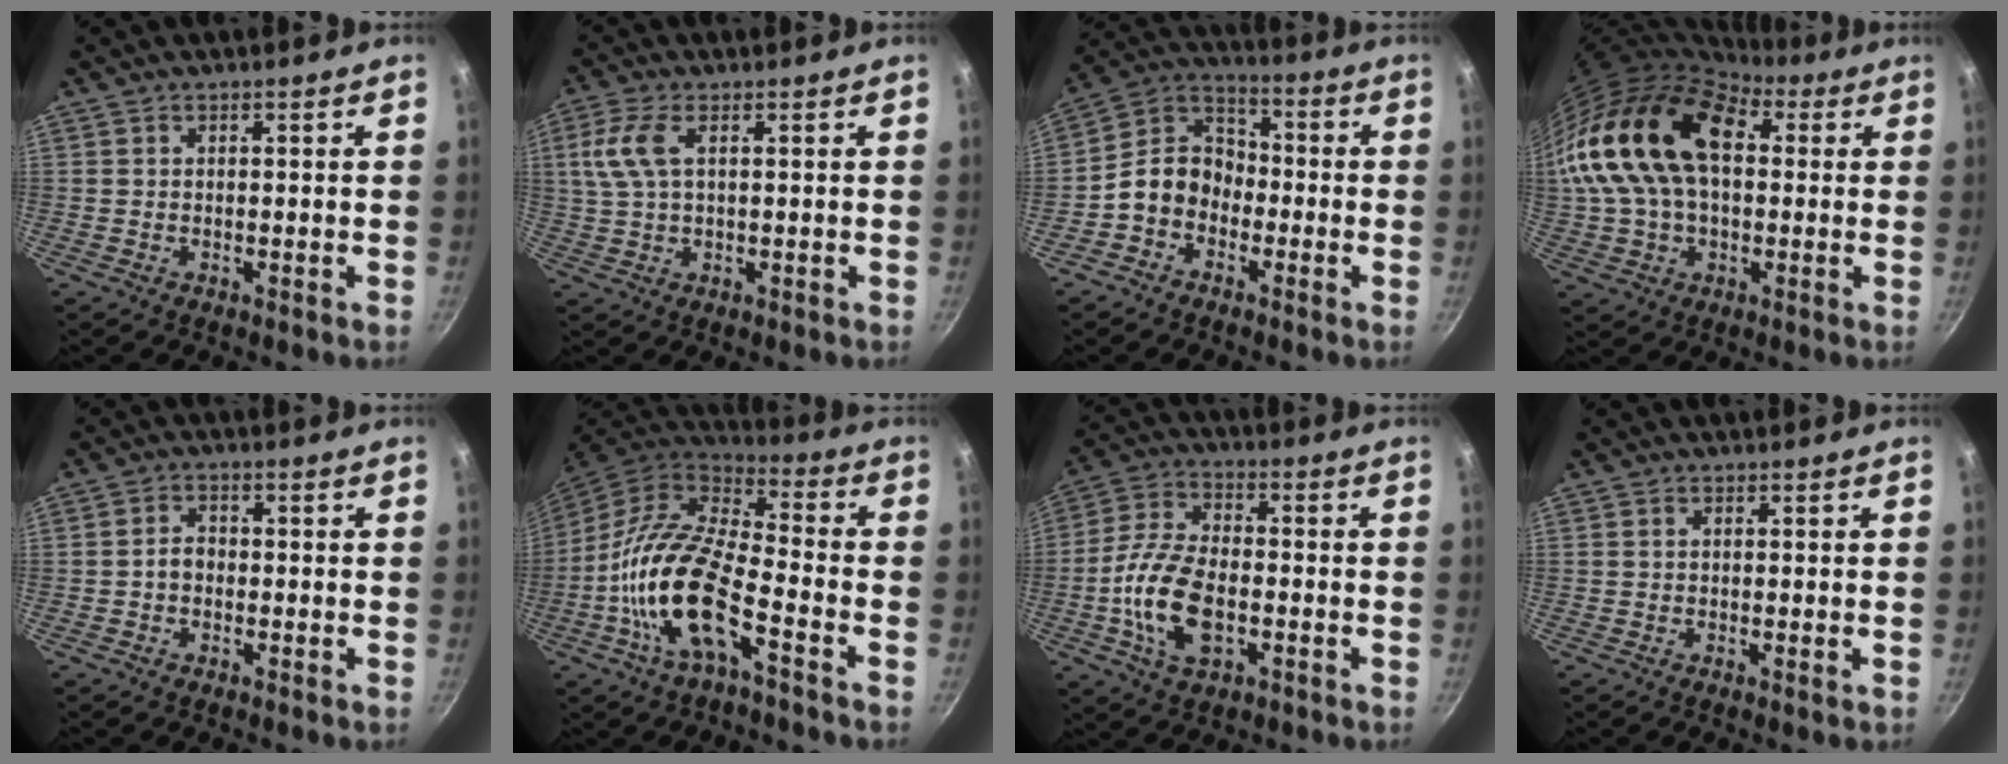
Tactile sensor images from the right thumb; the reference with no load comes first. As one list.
[{"total": 6.8, "force": [1.8, 3.2, 5.7], "torque": [-0.128, 0.011, 0.034]}, {"total": 9.7, "force": [-3.2, 7.6, 5.0], "torque": [-0.053, 0.049, -0.083]}, {"total": 23.5, "force": [4.3, 14.9, 17.6], "torque": [-0.328, 0.031, 0.066]}, {"total": 2.7, "force": [-0.6, 2.0, 1.6], "torque": [-0.017, 0.015, -0.013]}, {"total": 18.5, "force": [-6.8, 7.2, 15.6], "torque": [-0.296, 0.044, -0.148]}, {"total": 13.3, "force": [-3.3, 7.3, 10.6], "torque": [-0.207, 0.025, -0.070]}, {"total": 0.5, "force": [0.0, 0.0, 0.5], "torque": [-0.010, -0.002, -0.003]}]